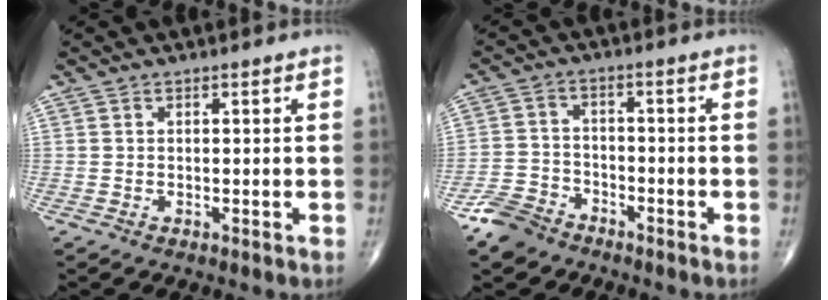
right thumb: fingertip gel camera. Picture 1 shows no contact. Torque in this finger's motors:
{"motor_torque": [1.27, -0.17, 0.04, -1.09, 0.05]}